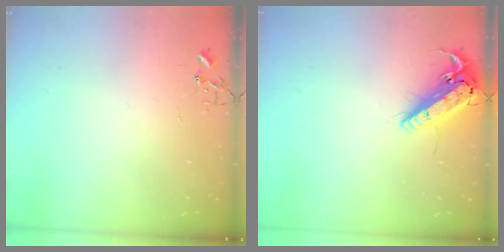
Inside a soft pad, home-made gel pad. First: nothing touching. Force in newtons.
{"total": 16.5, "press": 16.3, "slide": 3.0}